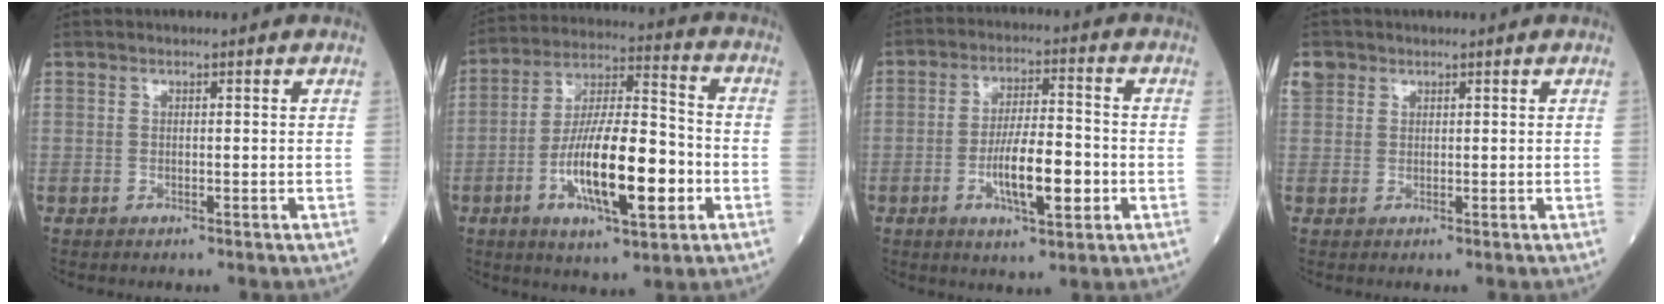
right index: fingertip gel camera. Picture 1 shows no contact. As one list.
[{"total": 16.5, "force": [-4.6, 4.1, 15.3], "torque": [-0.278, -0.001, -0.079]}, {"total": 9.6, "force": [-2.6, 2.3, 8.9], "torque": [-0.157, 0.001, -0.044]}, {"total": 2.3, "force": [1.1, 1.9, 0.4], "torque": [-0.007, 0.017, 0.020]}]